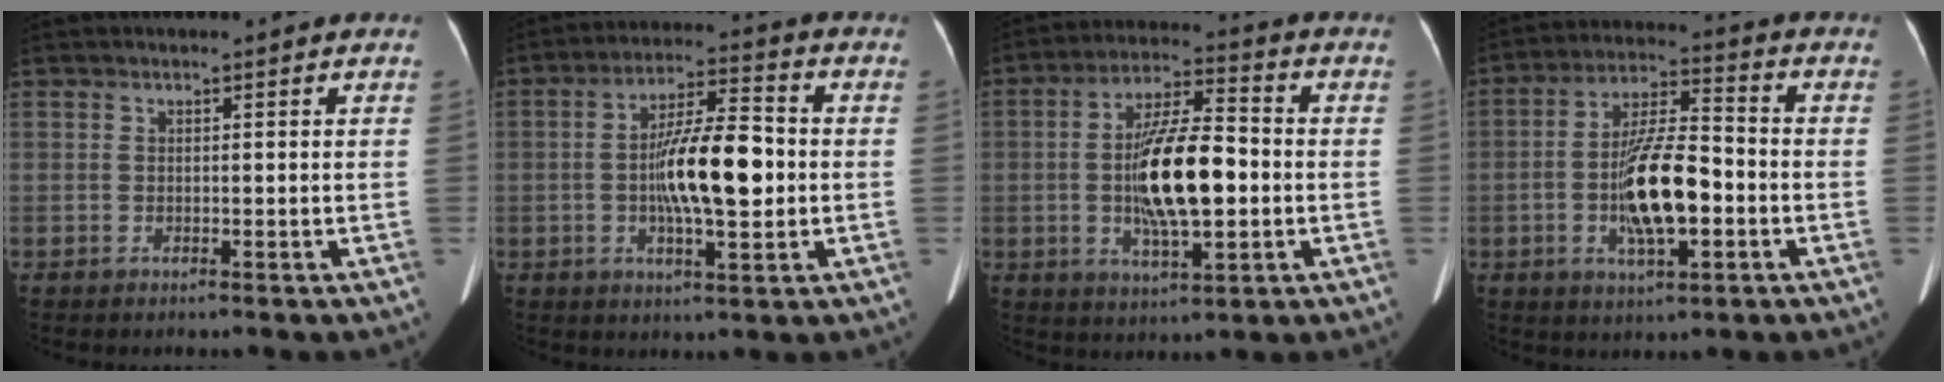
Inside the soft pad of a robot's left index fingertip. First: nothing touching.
{"total": 12.0, "force": [-0.9, 2.8, 11.6], "torque": [-0.208, 0.011, -0.015]}
{"total": 13.5, "force": [-1.3, 3.8, 12.9], "torque": [-0.241, 0.007, -0.019]}
{"total": 12.3, "force": [-2.7, 3.5, 11.5], "torque": [-0.222, 0.008, -0.044]}